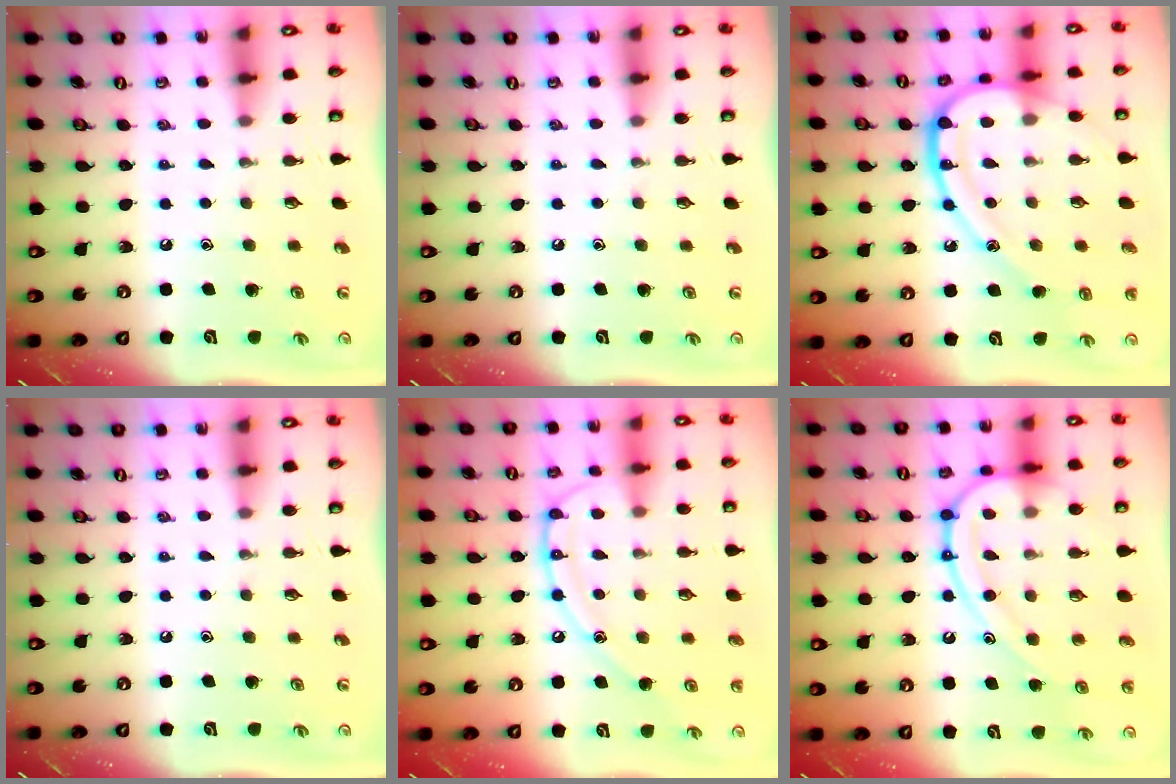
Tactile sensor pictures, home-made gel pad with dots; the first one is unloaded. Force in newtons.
{"total": 0.0}
{"total": 18.6, "press": 18.6, "slide": 1.6}
{"total": 0.0}
{"total": 14.2, "press": 14.2, "slide": 1.2}
{"total": 16.0, "press": 16.0, "slide": 1.5}